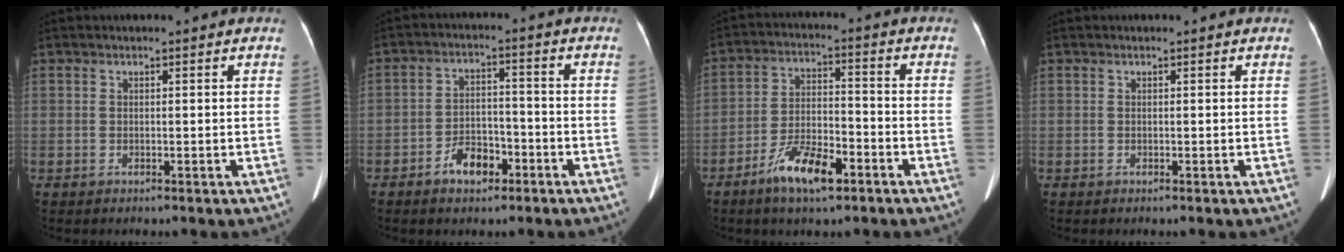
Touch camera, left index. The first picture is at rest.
{"total": 5.7, "force": [-3.4, 3.1, 3.3], "torque": [-0.065, 0.013, -0.055]}
{"total": 8.9, "force": [-5.4, 2.8, 6.5], "torque": [-0.129, -0.001, -0.095]}
{"total": 0.0}